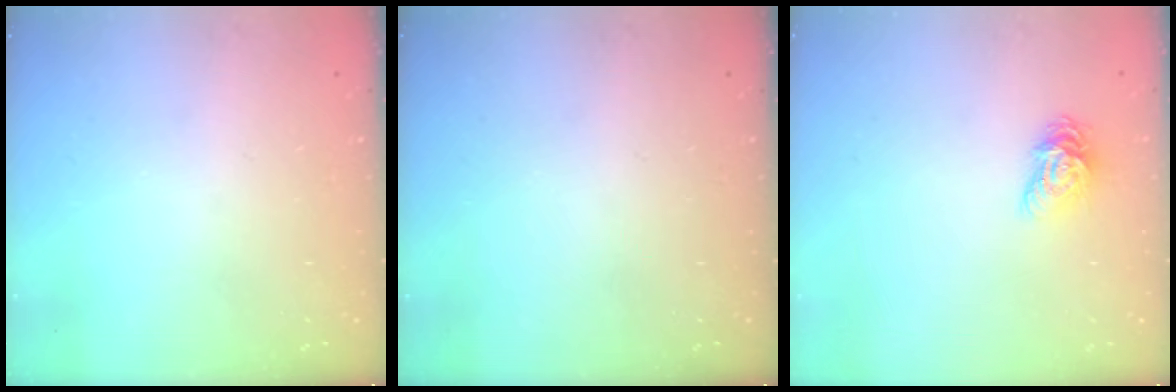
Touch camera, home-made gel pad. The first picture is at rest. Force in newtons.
{"total": 0.0}
{"total": 7.6, "press": 7.6, "slide": 0.3}